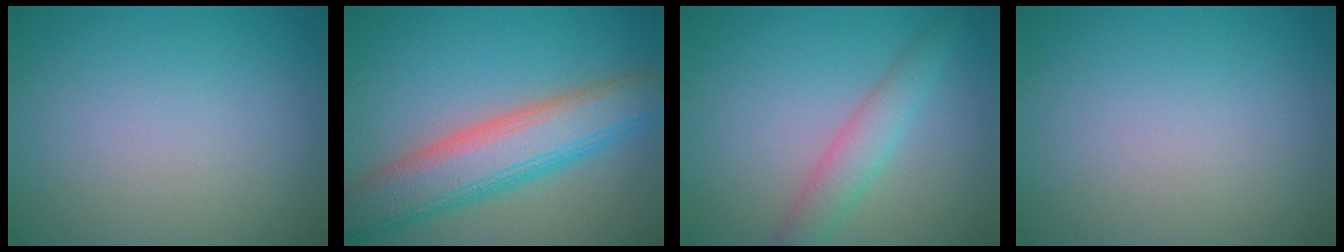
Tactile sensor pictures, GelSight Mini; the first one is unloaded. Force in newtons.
{"total": 7.8, "press": 7.7, "slide": 0.4}
{"total": 2.9, "press": 2.9, "slide": 0.1}
{"total": 0.0}